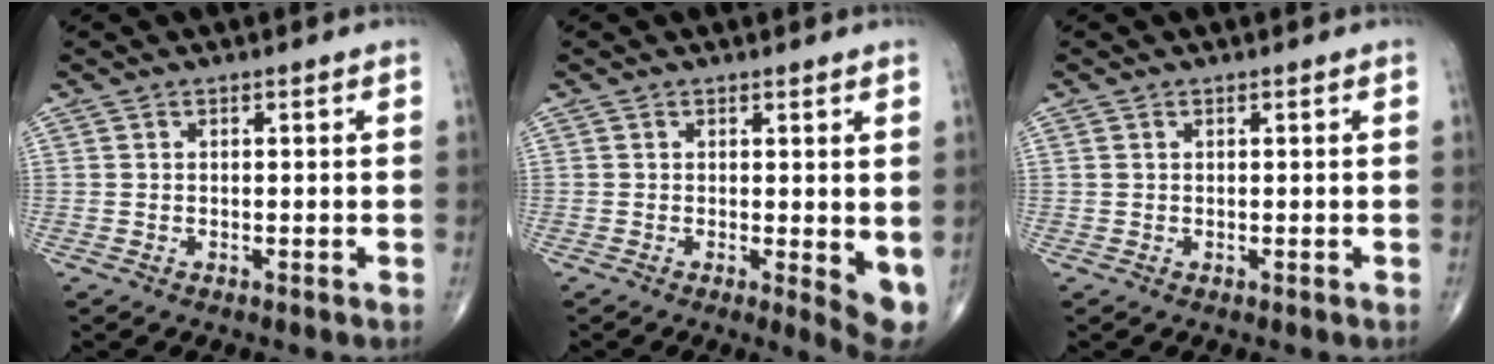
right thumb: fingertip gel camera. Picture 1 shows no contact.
{"total": 4.9, "force": [0.1, 1.6, 4.6], "torque": [-0.059, -0.013, 0.002]}
{"total": 0.6, "force": [0.2, 0.4, 0.3], "torque": [-0.007, 0.004, 0.007]}